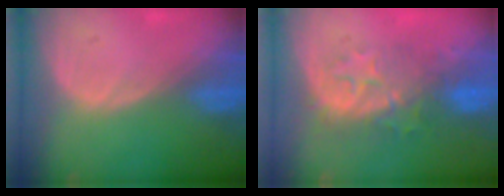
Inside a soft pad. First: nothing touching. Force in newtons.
{"total": 8.0, "press": 7.9, "slide": 1.5}